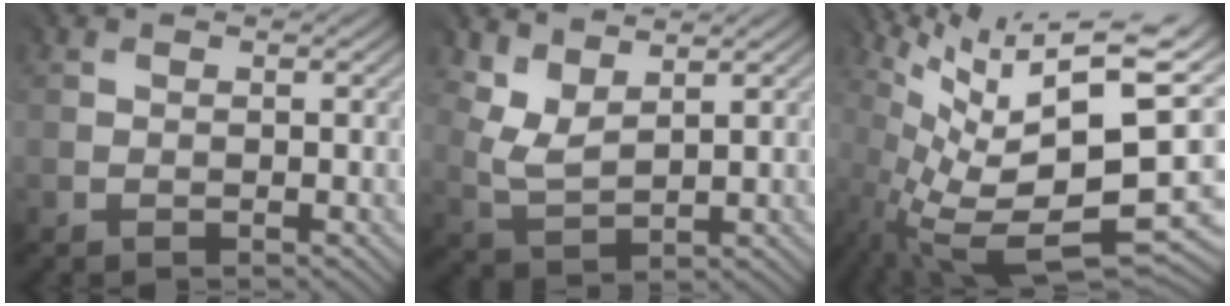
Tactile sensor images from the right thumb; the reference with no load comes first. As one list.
[{"total": 3.7, "force": [3.0, 1.4, 1.6], "torque": [-0.048, -0.005, 0.070]}, {"total": 14.7, "force": [-0.9, 3.8, 14.2], "torque": [-0.237, 0.000, 0.011]}]